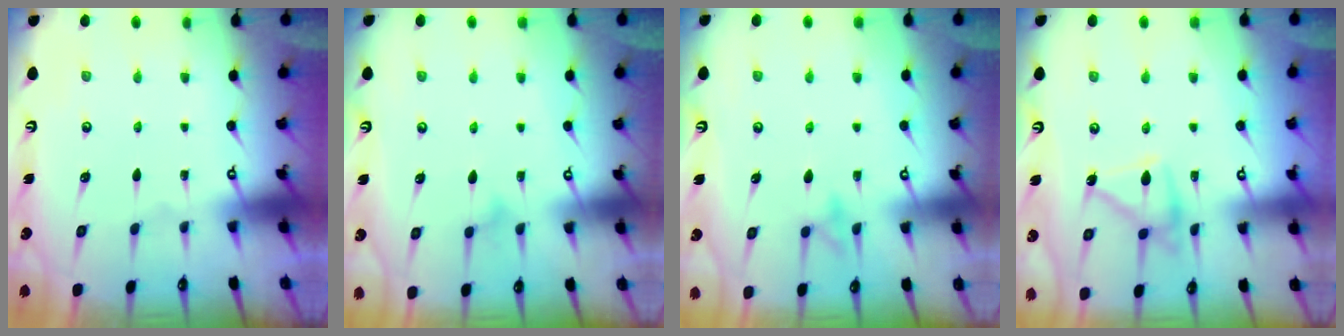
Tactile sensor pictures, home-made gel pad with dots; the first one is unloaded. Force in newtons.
{"total": 7.3, "press": 7.3, "slide": 0.4}
{"total": 10.2, "press": 10.2, "slide": 1.1}
{"total": 13.7, "press": 13.7, "slide": 0.1}